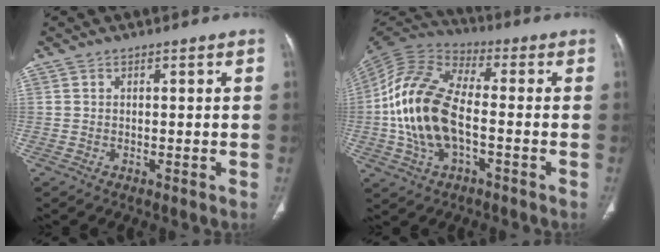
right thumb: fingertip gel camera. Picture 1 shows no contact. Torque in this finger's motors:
{"motor_torque": [-0.13, 1.23, 2.05, -0.08, 0.63]}